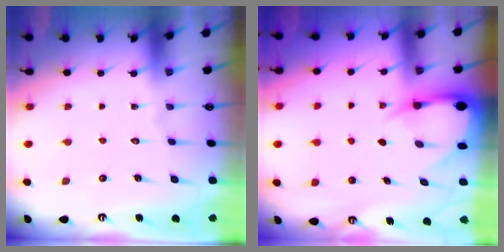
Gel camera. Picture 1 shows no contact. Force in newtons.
{"total": 5.5, "press": 5.5, "slide": 0.7}